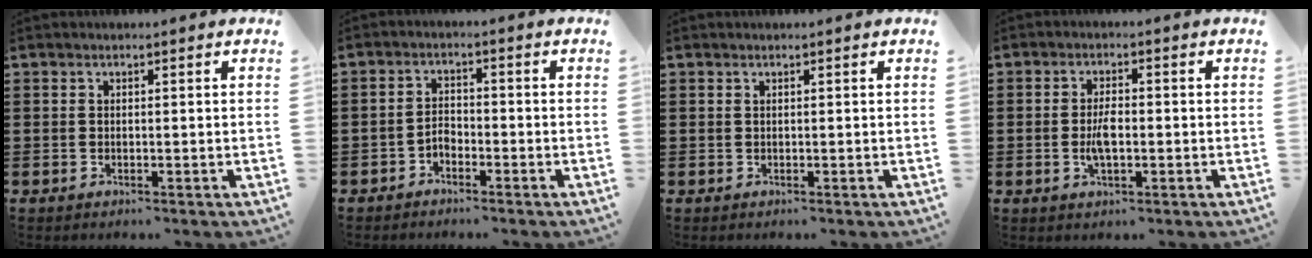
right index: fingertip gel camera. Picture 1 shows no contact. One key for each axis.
{"total": 2.1, "fx": -1.6, "fy": 1.0, "fz": 0.8, "tx": -0.022, "ty": 0.003, "tz": -0.034}
{"total": 0.0}
{"total": 3.8, "fx": -0.6, "fy": 1.6, "fz": 3.5, "tx": -0.078, "ty": -0.003, "tz": -0.016}